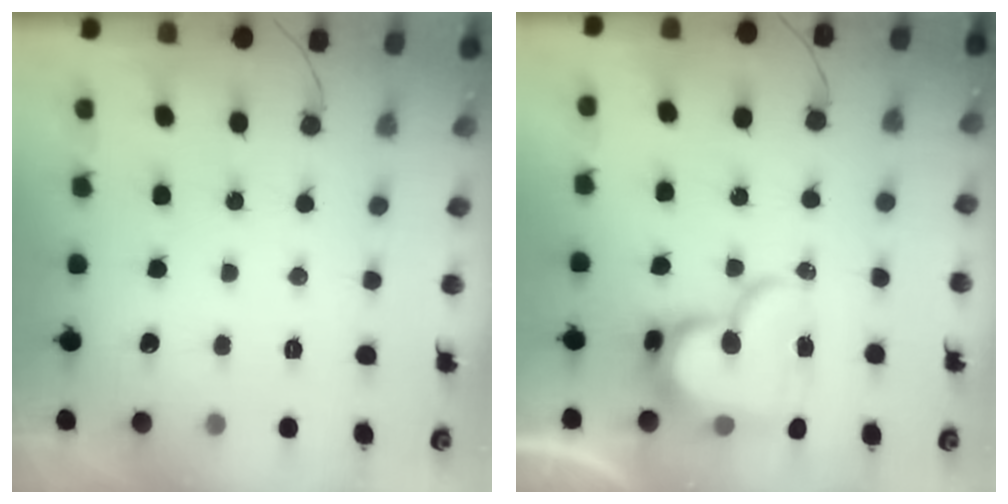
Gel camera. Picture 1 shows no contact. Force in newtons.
{"total": 18.0, "press": 17.9, "slide": 1.9}